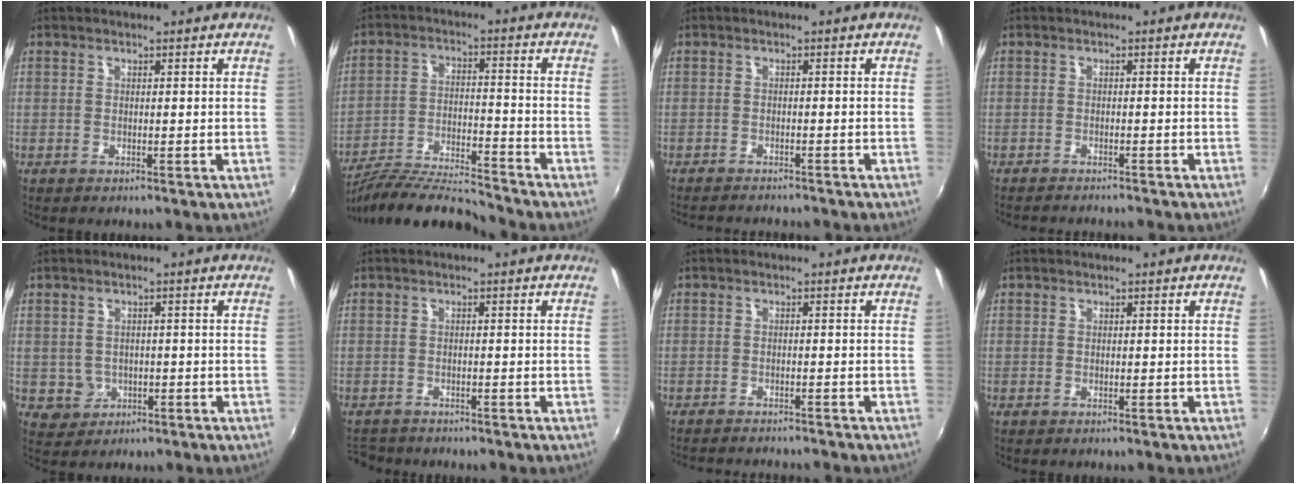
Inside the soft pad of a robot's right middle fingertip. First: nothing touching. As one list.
[{"total": 13.1, "force": [-12.2, 0.5, 4.6], "torque": [-0.099, -0.022, -0.222]}, {"total": 5.8, "force": [-5.4, 0.8, 1.9], "torque": [-0.049, -0.013, -0.081]}, {"total": 4.2, "force": [-4.0, 0.3, 1.4], "torque": [-0.036, -0.012, -0.063]}, {"total": 4.0, "force": [-0.7, 3.8, 0.9], "torque": [-0.025, 0.003, 0.001]}, {"total": 4.4, "force": [-4.1, 1.6, 0.9], "torque": [-0.033, -0.011, -0.071]}, {"total": 6.7, "force": [-6.2, 1.0, 2.2], "torque": [-0.056, -0.013, -0.092]}, {"total": 0.0}]